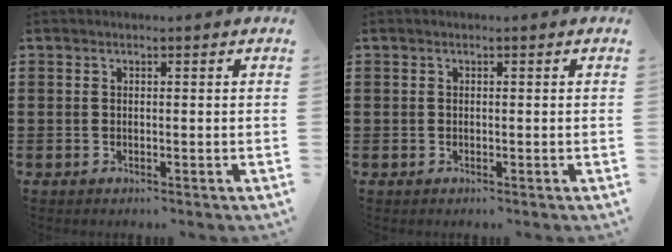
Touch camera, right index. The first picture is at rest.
{"total": 0.0}